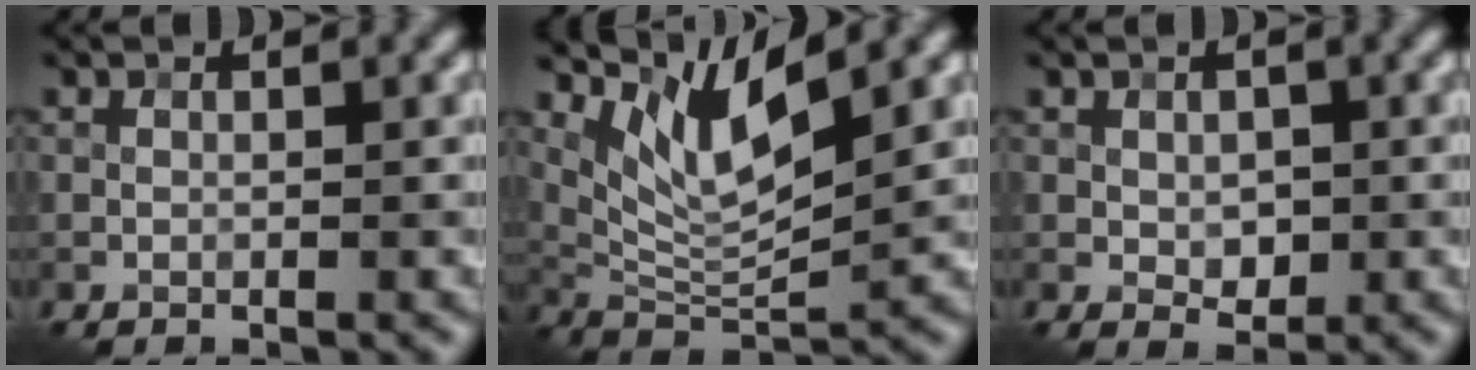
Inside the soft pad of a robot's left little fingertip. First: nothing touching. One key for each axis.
{"total": 6.1, "fx": 3.8, "fy": 1.5, "fz": 4.5, "tx": -0.094, "ty": -0.011, "tz": 0.078}
{"total": 1.9, "fx": -0.1, "fy": 1.3, "fz": 1.4, "tx": -0.023, "ty": -0.004, "tz": 0.002}